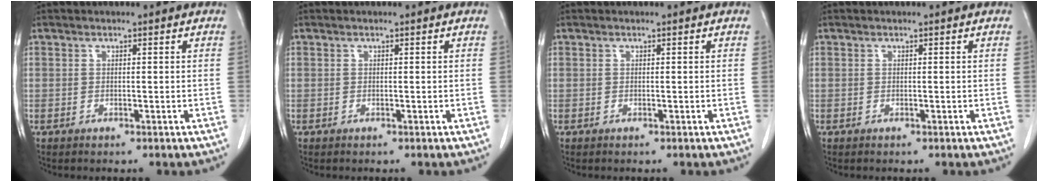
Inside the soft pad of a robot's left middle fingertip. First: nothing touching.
{"total": 0.0}
{"total": 0.0}
{"total": 0.0}